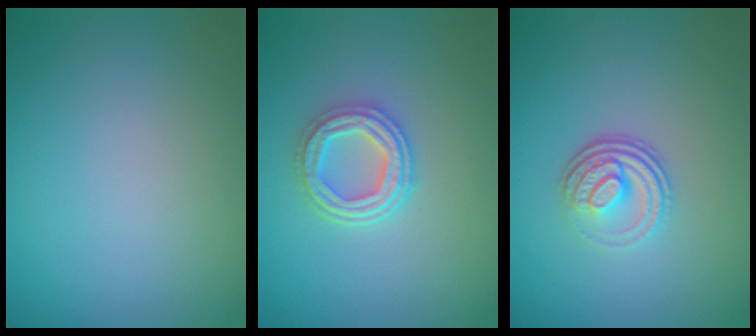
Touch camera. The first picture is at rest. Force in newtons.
{"total": 4.1, "press": 3.3, "slide": 2.5}
{"total": 3.5, "press": 2.5, "slide": 2.4}